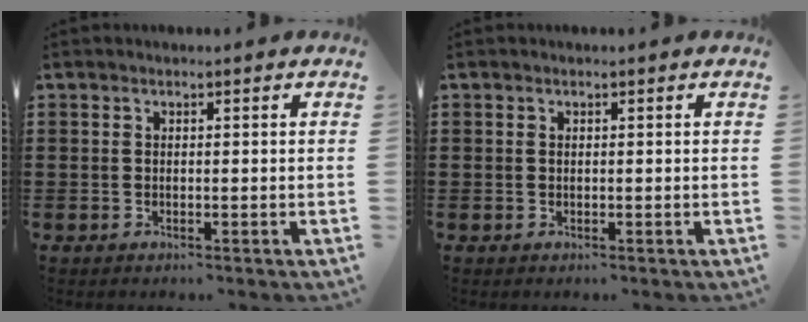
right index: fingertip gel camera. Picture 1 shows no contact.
{"total": 0.0}